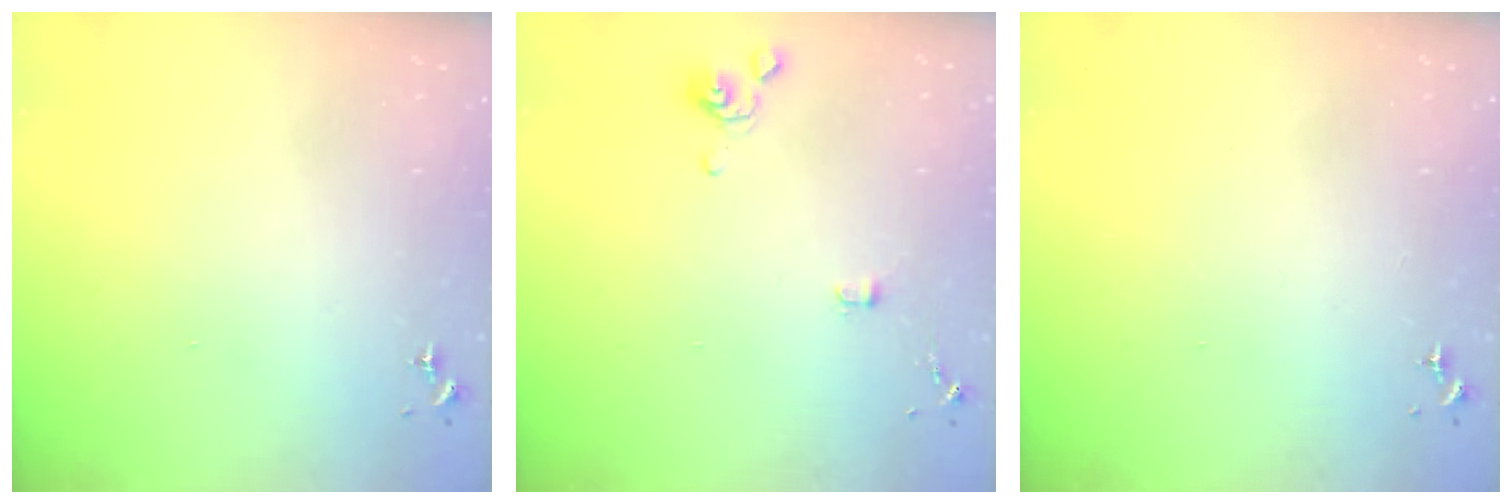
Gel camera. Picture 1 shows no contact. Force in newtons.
{"total": 4.6, "press": 4.6, "slide": 0.7}
{"total": 0.0}